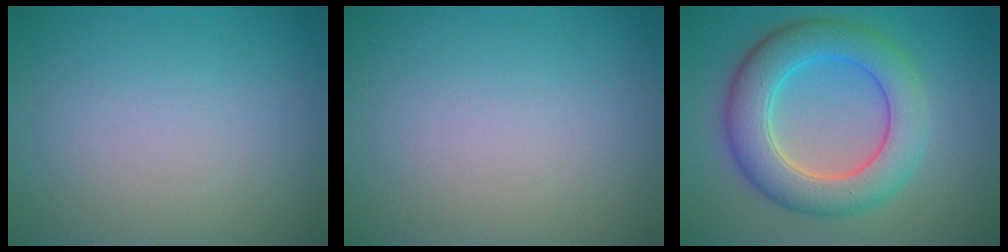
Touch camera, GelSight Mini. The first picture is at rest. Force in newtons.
{"total": 0.0}
{"total": 7.4, "press": 7.4, "slide": 0.0}